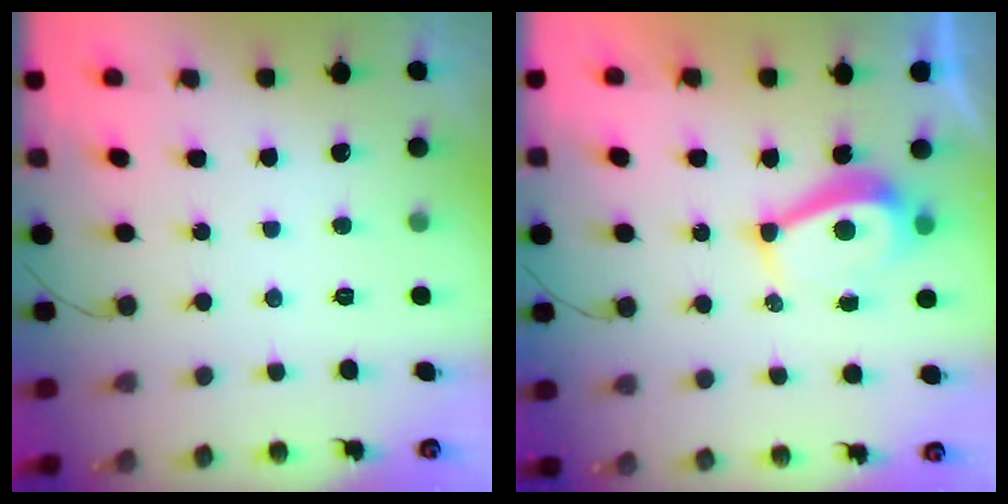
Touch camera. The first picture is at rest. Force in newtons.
{"total": 7.2, "press": 7.2, "slide": 0.8}